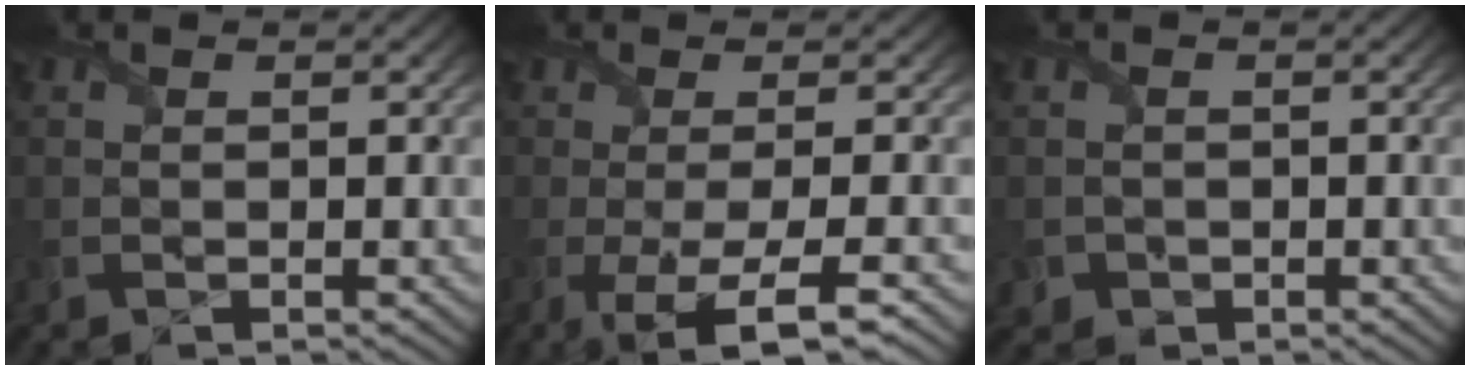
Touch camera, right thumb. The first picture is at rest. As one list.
[{"total": 7.4, "force": [-3.1, 1.6, 6.5], "torque": [-0.096, -0.003, -0.055]}, {"total": 1.5, "force": [-0.4, 1.4, -0.2], "torque": [0.002, 0.000, -0.007]}]